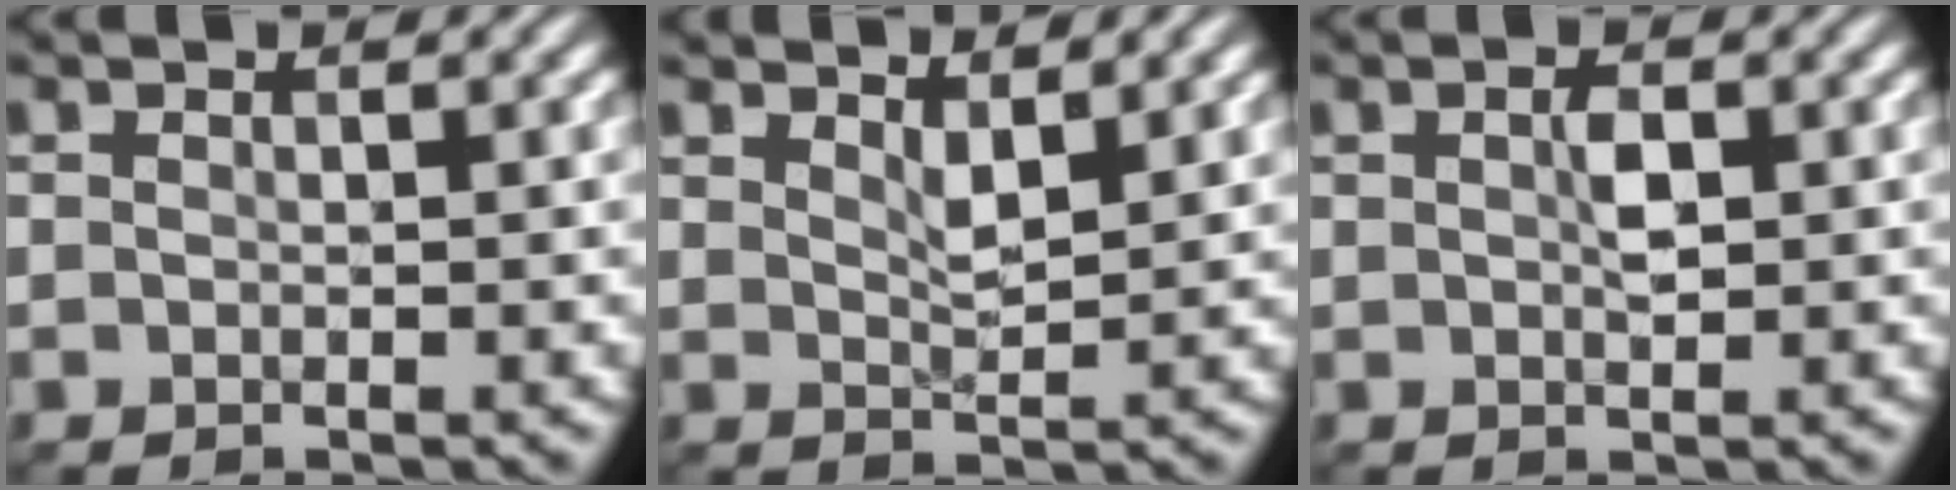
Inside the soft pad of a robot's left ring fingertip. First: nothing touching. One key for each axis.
{"total": 1.8, "fx": 1.5, "fy": 0.1, "fz": 0.8, "tx": -0.018, "ty": -0.001, "tz": 0.029}
{"total": 1.3, "fx": 0.3, "fy": 0.5, "fz": 1.2, "tx": -0.023, "ty": 0.005, "tz": 0.005}